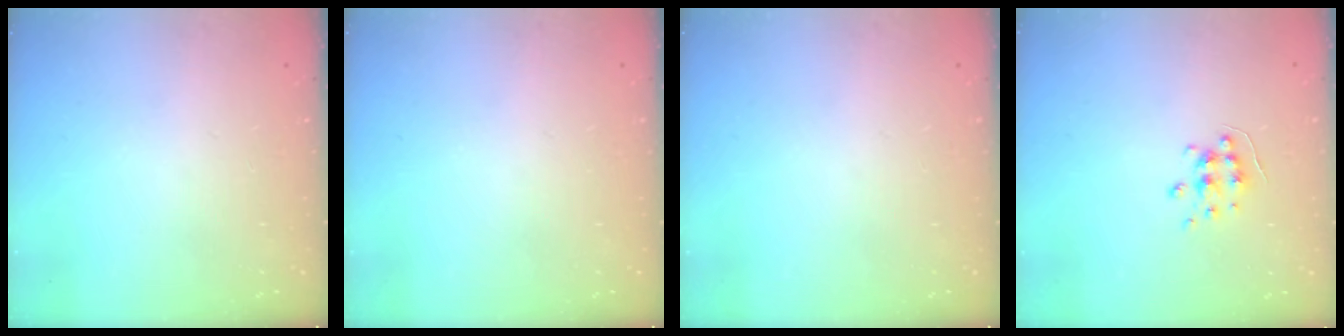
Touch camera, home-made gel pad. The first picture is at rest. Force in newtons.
{"total": 0.0}
{"total": 0.0}
{"total": 6.1, "press": 6.1, "slide": 0.6}